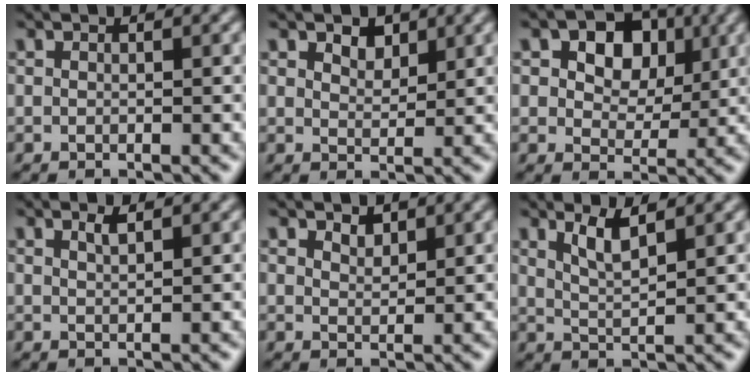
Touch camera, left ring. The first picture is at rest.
{"total": 1.9, "force": [1.3, 1.0, 0.9], "torque": [-0.015, -0.001, 0.021]}
{"total": 7.6, "force": [3.0, 5.5, 4.4], "torque": [-0.074, 0.013, 0.032]}
{"total": 1.2, "force": [0.9, 0.3, 0.8], "torque": [-0.013, 0.001, 0.015]}
{"total": 1.3, "force": [1.1, 0.5, 0.4], "torque": [-0.011, -0.002, 0.023]}
{"total": 2.6, "force": [1.7, 0.5, 1.9], "torque": [-0.034, -0.005, 0.035]}